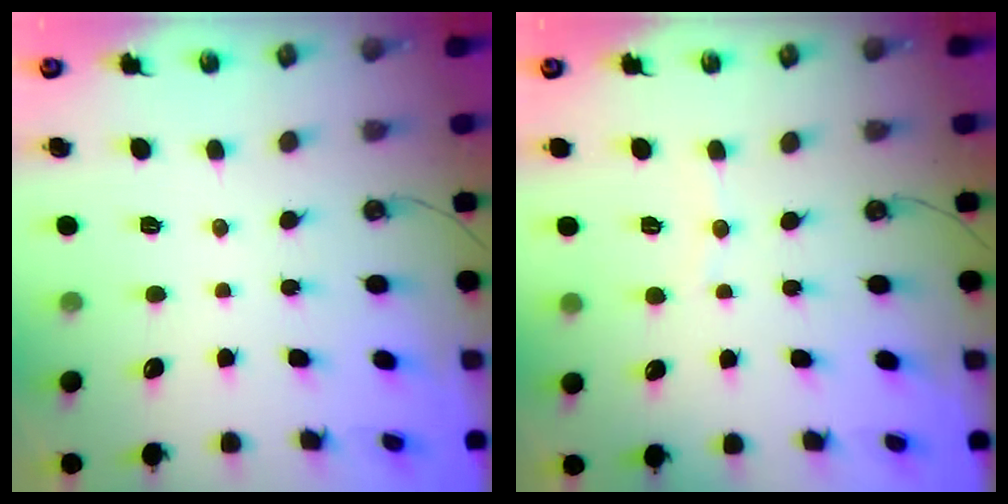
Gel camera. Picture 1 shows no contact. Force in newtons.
{"total": 3.4, "press": 3.2, "slide": 1.3}